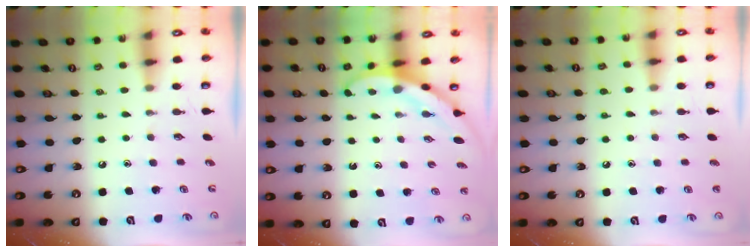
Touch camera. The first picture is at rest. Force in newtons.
{"total": 3.4, "press": 3.4, "slide": 0.1}
{"total": 4.2, "press": 4.1, "slide": 0.4}